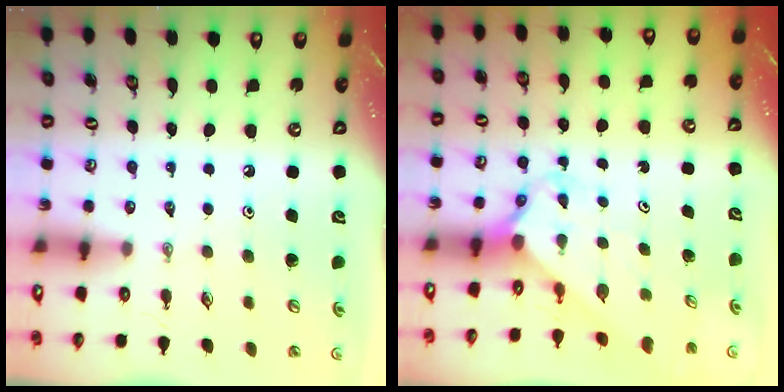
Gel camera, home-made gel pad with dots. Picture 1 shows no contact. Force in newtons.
{"total": 2.3, "press": 2.3, "slide": 0.2}